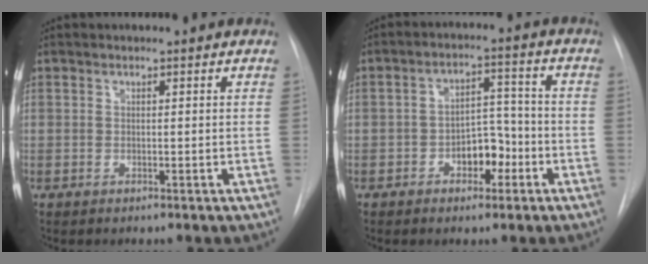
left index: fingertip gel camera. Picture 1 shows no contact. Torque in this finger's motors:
{"motor_torque": [0.23, -0.12, 0.08, 0.05]}